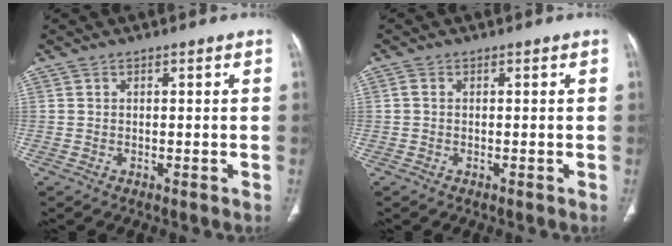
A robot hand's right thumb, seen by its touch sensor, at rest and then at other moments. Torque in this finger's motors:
{"motor_torque": [-0.36, 0.06, 0.48, -0.27, 0.09]}